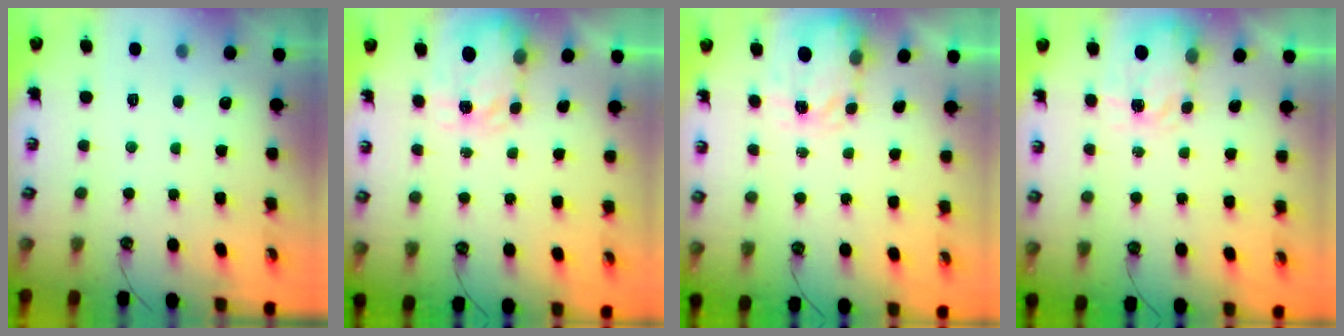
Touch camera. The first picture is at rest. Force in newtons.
{"total": 3.7, "press": 3.7, "slide": 0.5}
{"total": 3.6, "press": 3.6, "slide": 0.5}
{"total": 3.6, "press": 3.5, "slide": 0.5}